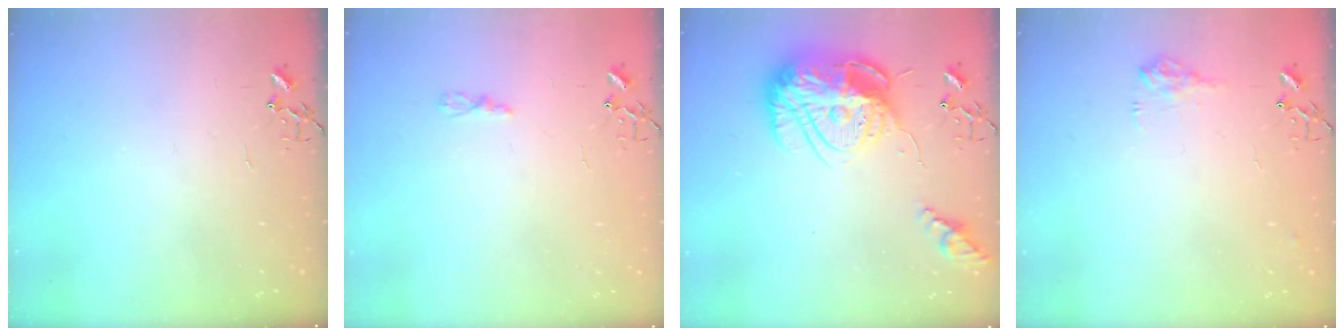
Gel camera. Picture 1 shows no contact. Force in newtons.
{"total": 3.2, "press": 3.1, "slide": 0.4}
{"total": 24.2, "press": 24.1, "slide": 2.0}
{"total": 8.1, "press": 8.1, "slide": 0.3}